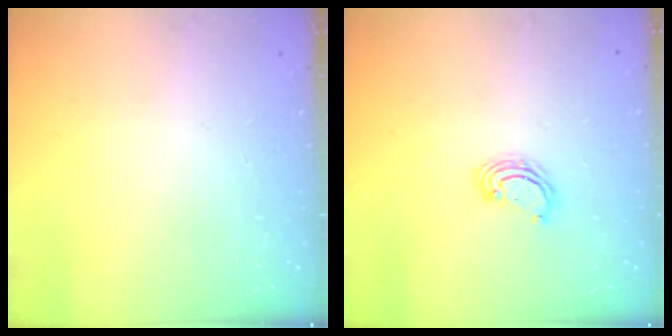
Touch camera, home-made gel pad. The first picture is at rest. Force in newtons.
{"total": 3.2, "press": 3.2, "slide": 0.1}